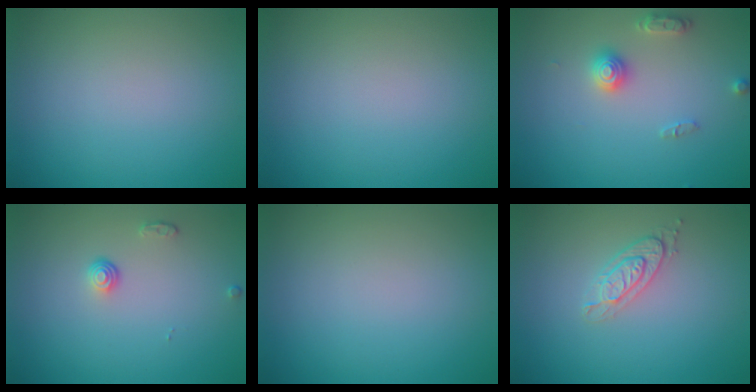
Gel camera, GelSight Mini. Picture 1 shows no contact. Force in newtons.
{"total": 0.0}
{"total": 2.5, "press": 2.5, "slide": 0.4}
{"total": 1.1, "press": 0.8, "slide": 0.8}
{"total": 0.0}
{"total": 2.0, "press": 1.9, "slide": 0.6}